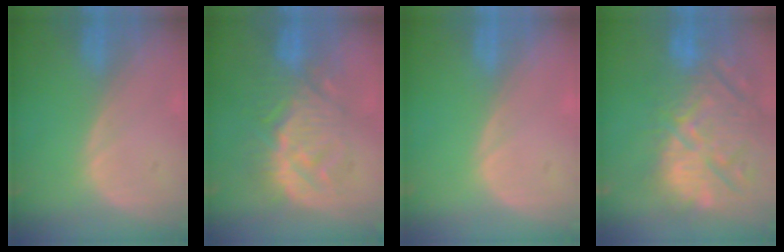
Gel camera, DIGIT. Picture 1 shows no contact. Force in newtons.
{"total": 9.4, "press": 9.3, "slide": 1.4}
{"total": 0.0}
{"total": 15.1, "press": 12.9, "slide": 7.8}